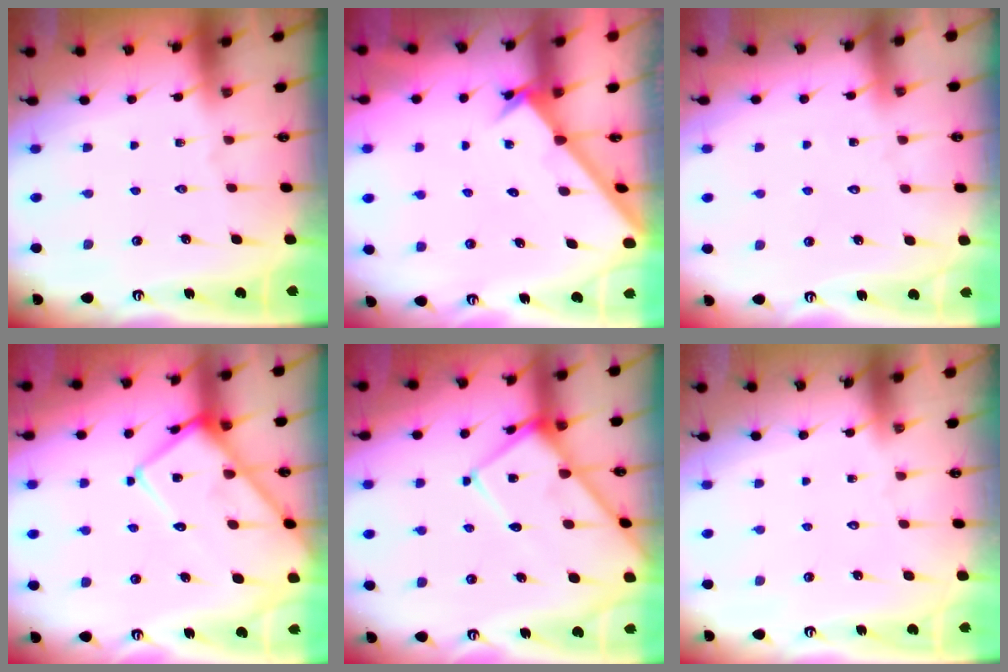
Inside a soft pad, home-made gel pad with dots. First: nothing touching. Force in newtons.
{"total": 2.1, "press": 2.1, "slide": 0.2}
{"total": 4.8, "press": 4.8, "slide": 0.4}
{"total": 15.7, "press": 15.6, "slide": 1.5}
{"total": 12.5, "press": 12.5, "slide": 1.2}
{"total": 1.8, "press": 1.8, "slide": 0.1}